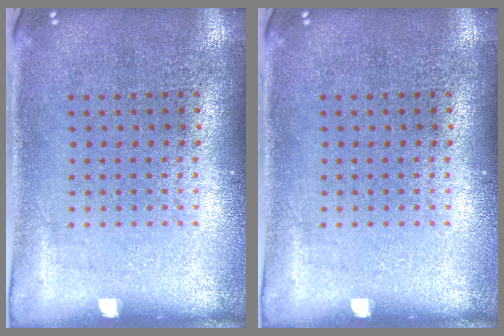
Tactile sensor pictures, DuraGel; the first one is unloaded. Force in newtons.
{"total": 0.0}